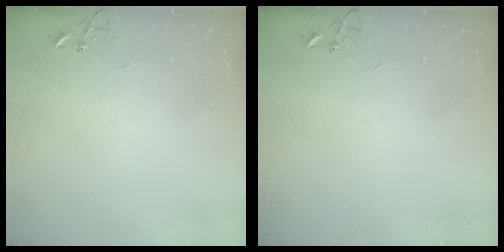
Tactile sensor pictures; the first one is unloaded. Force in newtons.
{"total": 0.0}